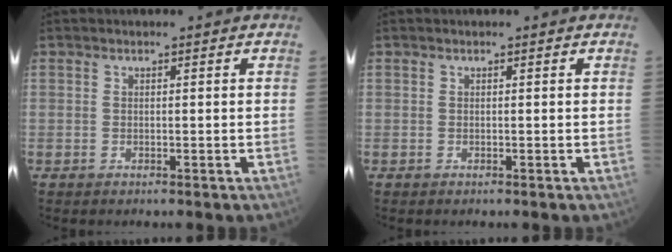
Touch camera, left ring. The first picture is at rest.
{"total": 0.0}